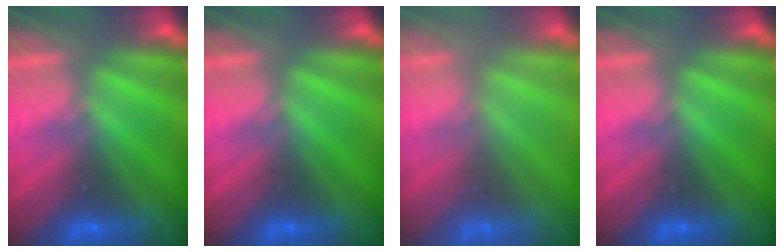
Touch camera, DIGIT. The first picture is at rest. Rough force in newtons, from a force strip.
{"total": 0.0}
{"total": 2.9}
{"total": 0.0}